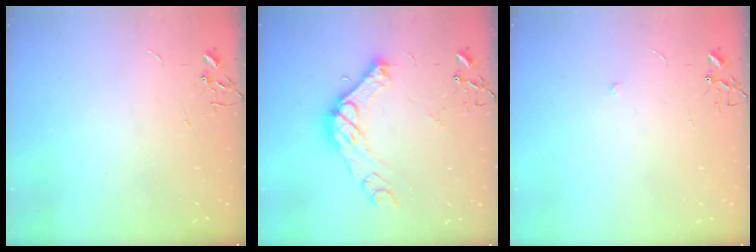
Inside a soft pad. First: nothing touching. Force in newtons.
{"total": 15.5, "press": 15.5, "slide": 1.5}
{"total": 4.3, "press": 4.2, "slide": 1.3}